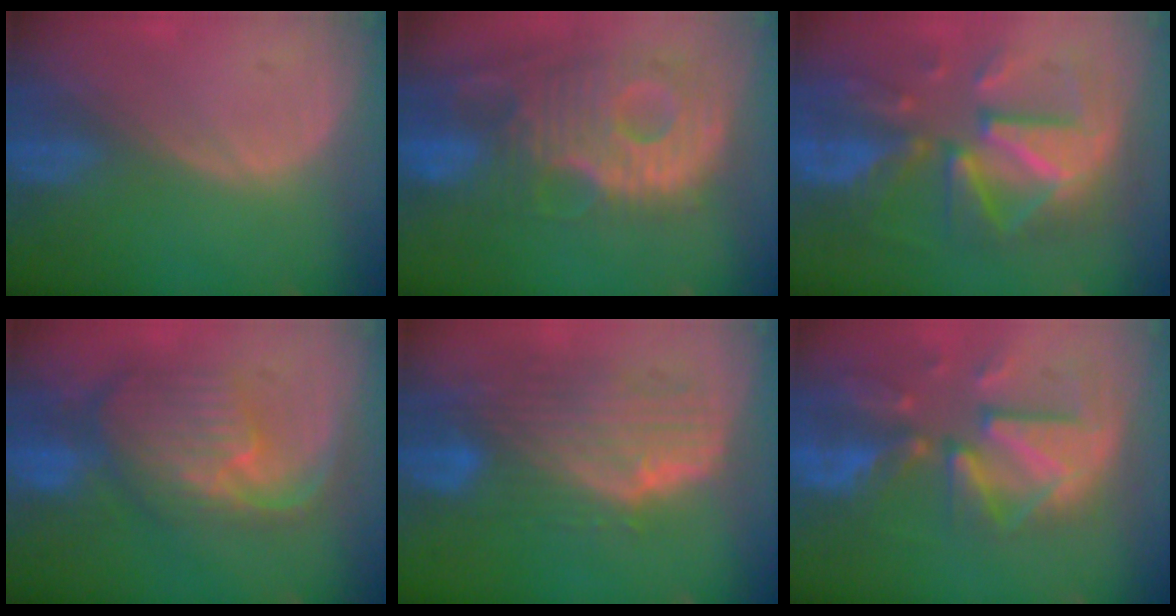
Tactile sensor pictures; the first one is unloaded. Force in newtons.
{"total": 13.5, "press": 11.7, "slide": 6.7}
{"total": 12.3, "press": 12.3, "slide": 1.1}
{"total": 10.6, "press": 9.5, "slide": 4.8}
{"total": 10.2, "press": 9.0, "slide": 4.8}
{"total": 12.1, "press": 10.5, "slide": 6.1}